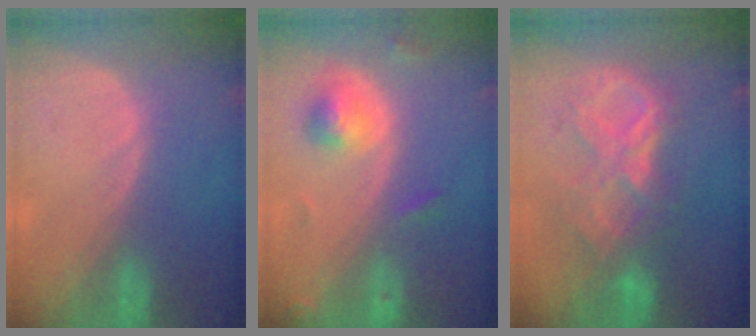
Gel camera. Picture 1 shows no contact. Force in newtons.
{"total": 4.8, "press": 4.6, "slide": 1.1}
{"total": 8.8, "press": 7.7, "slide": 4.2}